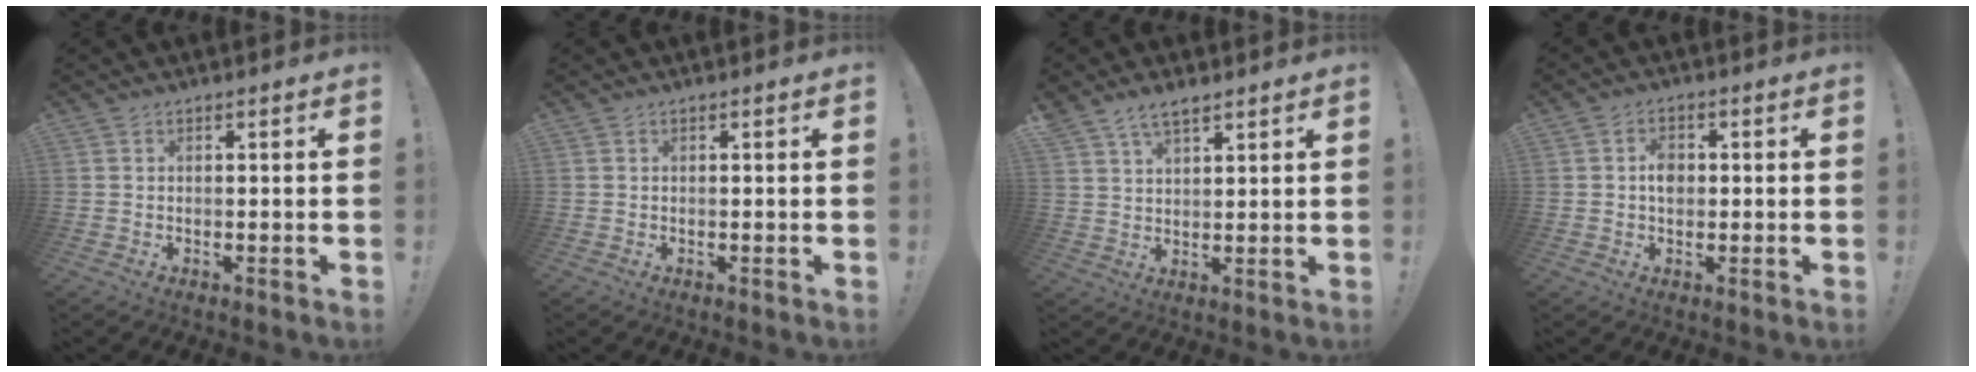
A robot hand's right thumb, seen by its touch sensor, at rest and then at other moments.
{"total": 0.0}
{"total": 5.3, "force": [4.0, 2.2, 2.7], "torque": [-0.045, -0.019, 0.075]}
{"total": 4.4, "force": [-0.1, 3.2, 3.0], "torque": [-0.037, 0.001, -0.005]}